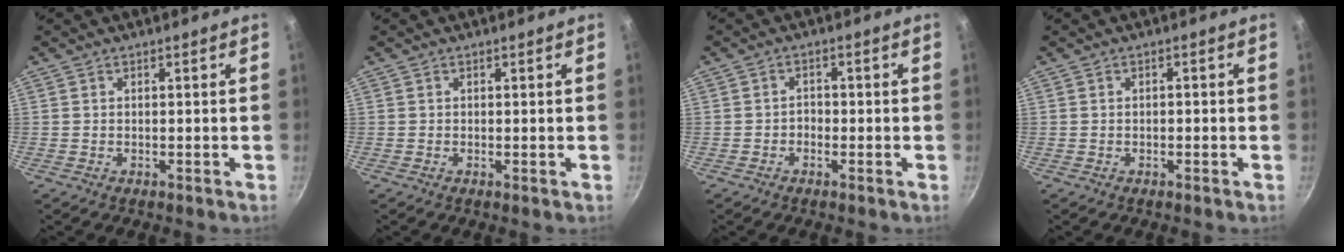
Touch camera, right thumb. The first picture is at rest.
{"total": 0.0}
{"total": 1.7, "force": [-0.8, 1.3, 0.8], "torque": [0.002, 0.008, -0.019]}
{"total": 0.7, "force": [-0.2, 0.4, 0.5], "torque": [-0.005, 0.005, -0.003]}